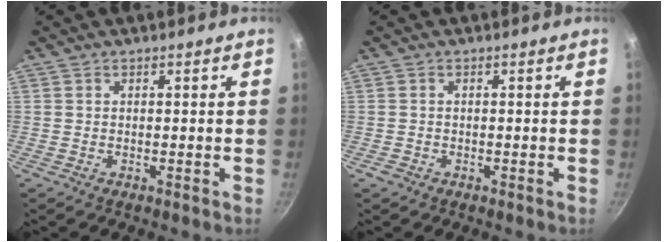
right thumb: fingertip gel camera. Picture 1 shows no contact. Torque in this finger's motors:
{"motor_torque": [-0.16, 0.01, -0.28, 0.11, 0.01]}